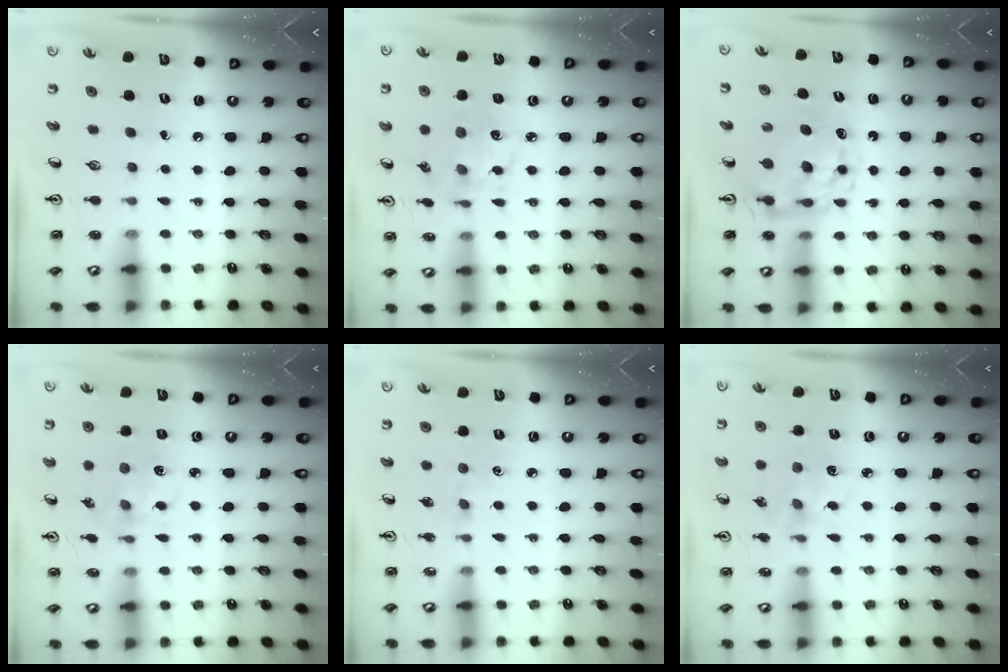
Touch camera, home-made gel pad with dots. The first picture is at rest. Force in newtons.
{"total": 6.2, "press": 6.2, "slide": 0.5}
{"total": 9.6, "press": 9.6, "slide": 1.0}
{"total": 2.5, "press": 2.5, "slide": 0.5}
{"total": 2.5, "press": 2.5, "slide": 0.2}
{"total": 3.4, "press": 3.4, "slide": 0.3}